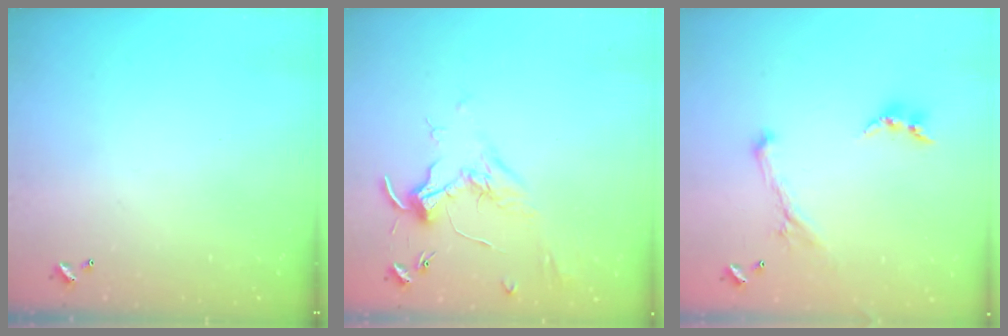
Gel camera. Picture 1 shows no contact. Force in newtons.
{"total": 1.7, "press": 1.5, "slide": 0.7}
{"total": 0.0}